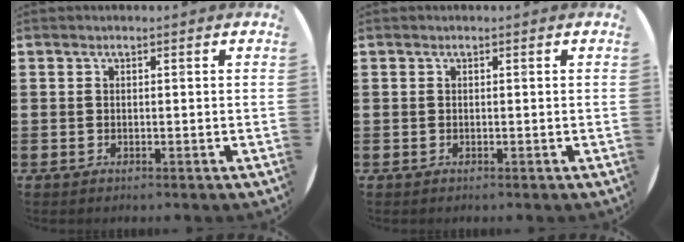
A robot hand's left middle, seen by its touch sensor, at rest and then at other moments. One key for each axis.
{"total": 0.0}